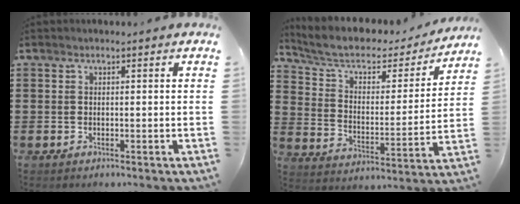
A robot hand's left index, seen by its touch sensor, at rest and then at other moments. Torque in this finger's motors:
{"motor_torque": [0.99, -1.14, 0.16, 0.10]}